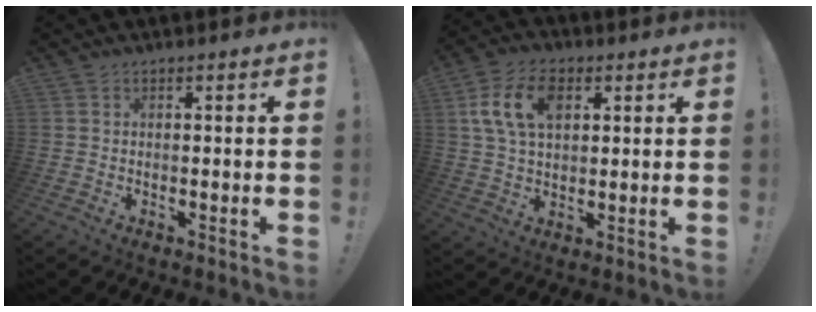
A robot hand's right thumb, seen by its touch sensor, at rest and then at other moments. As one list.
[{"total": 12.9, "force": [4.1, 8.5, 8.8], "torque": [-0.162, 0.007, 0.077]}]